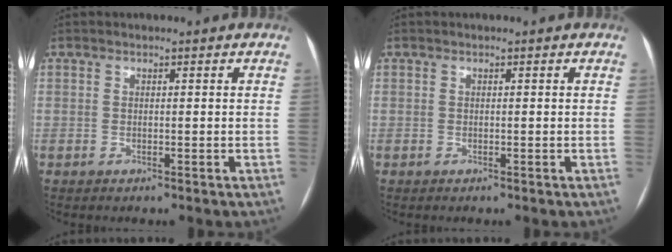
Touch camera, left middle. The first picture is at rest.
{"total": 0.0}